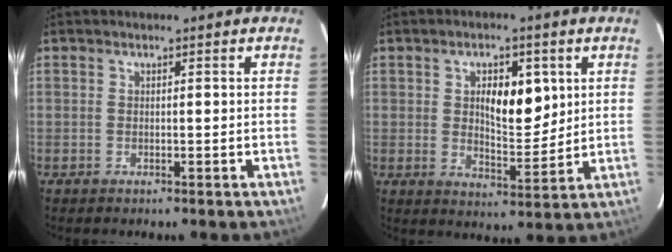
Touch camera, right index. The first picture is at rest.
{"total": 8.0, "force": [2.3, 3.4, 6.9], "torque": [-0.107, 0.002, 0.043]}